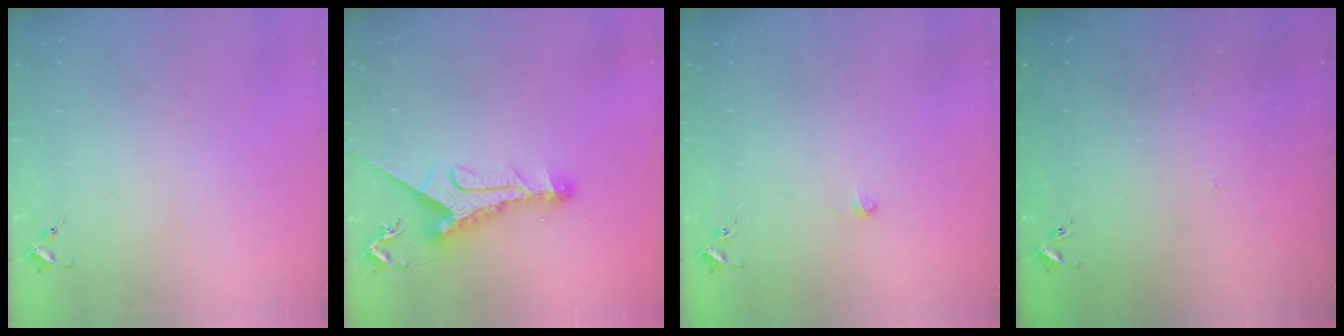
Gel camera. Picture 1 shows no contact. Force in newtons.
{"total": 10.4, "press": 10.4, "slide": 0.8}
{"total": 5.9, "press": 5.9, "slide": 0.4}
{"total": 1.2, "press": 1.1, "slide": 0.1}